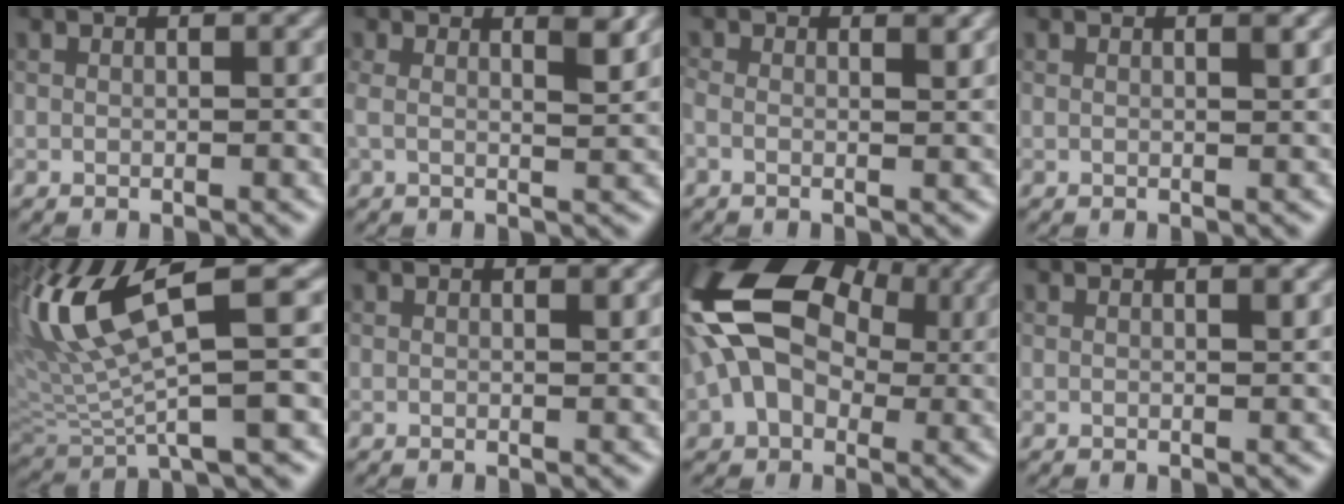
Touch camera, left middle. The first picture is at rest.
{"total": 2.5, "force": [1.2, 0.6, 2.1], "torque": [-0.028, 0.006, 0.020]}
{"total": 1.4, "force": [0.6, 0.6, 1.1], "torque": [-0.005, 0.011, -0.005]}
{"total": 1.1, "force": [0.4, 0.3, 0.9], "torque": [-0.003, 0.009, 0.000]}
{"total": 9.4, "force": [2.3, 1.9, 8.9], "torque": [-0.191, 0.013, 0.057]}
{"total": 0.7, "force": [0.4, 0.2, 0.5], "torque": [-0.002, 0.005, 0.002]}
{"total": 13.4, "force": [1.0, 9.6, 9.3], "torque": [-0.173, 0.024, 0.018]}
{"total": 0.8, "force": [0.4, 0.3, 0.6], "torque": [-0.002, 0.006, 0.001]}